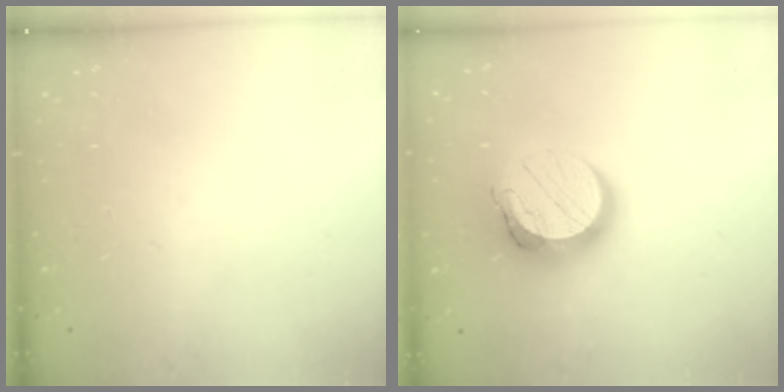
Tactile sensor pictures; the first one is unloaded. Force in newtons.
{"total": 13.9, "press": 13.8, "slide": 1.2}